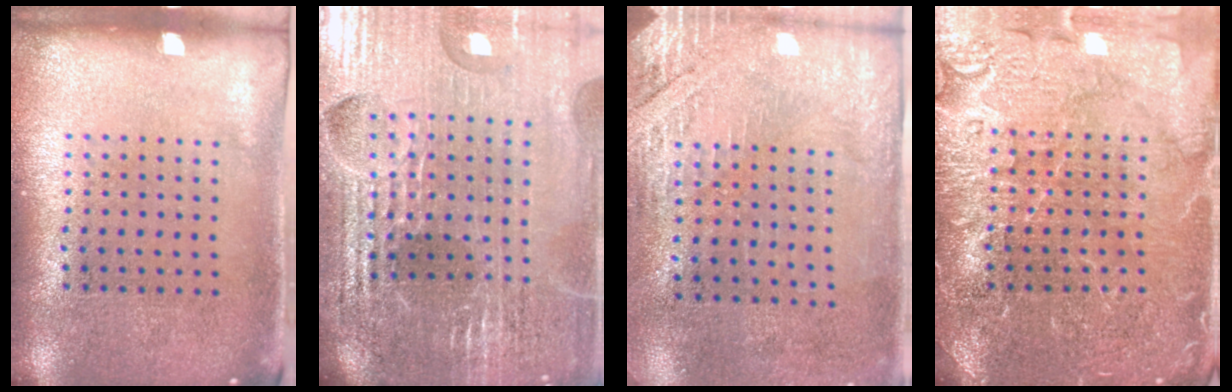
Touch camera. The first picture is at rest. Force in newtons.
{"total": 5.2, "press": 4.8, "slide": 2.0}
{"total": 2.7, "press": 2.3, "slide": 1.4}
{"total": 6.1, "press": 6.1, "slide": 0.9}